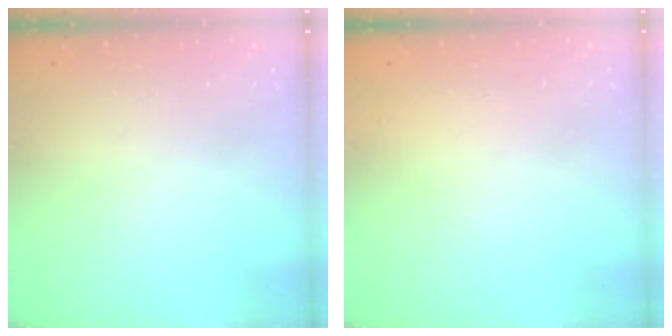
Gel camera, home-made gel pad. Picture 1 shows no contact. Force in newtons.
{"total": 2.9, "press": 2.9, "slide": 0.1}